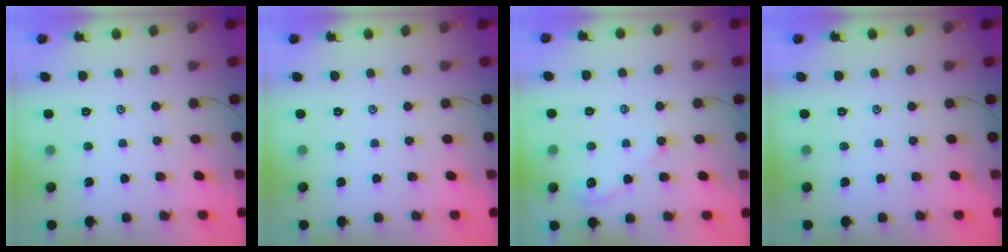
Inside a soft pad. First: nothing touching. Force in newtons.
{"total": 0.0}
{"total": 2.4, "press": 2.4, "slide": 0.4}
{"total": 0.0}